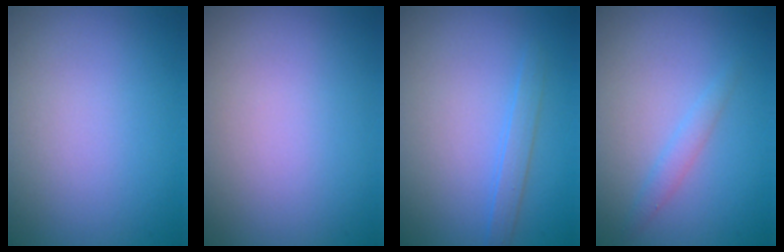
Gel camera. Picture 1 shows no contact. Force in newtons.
{"total": 0.0}
{"total": 1.3, "press": 1.3, "slide": 0.1}
{"total": 1.2, "press": 1.2, "slide": 0.1}